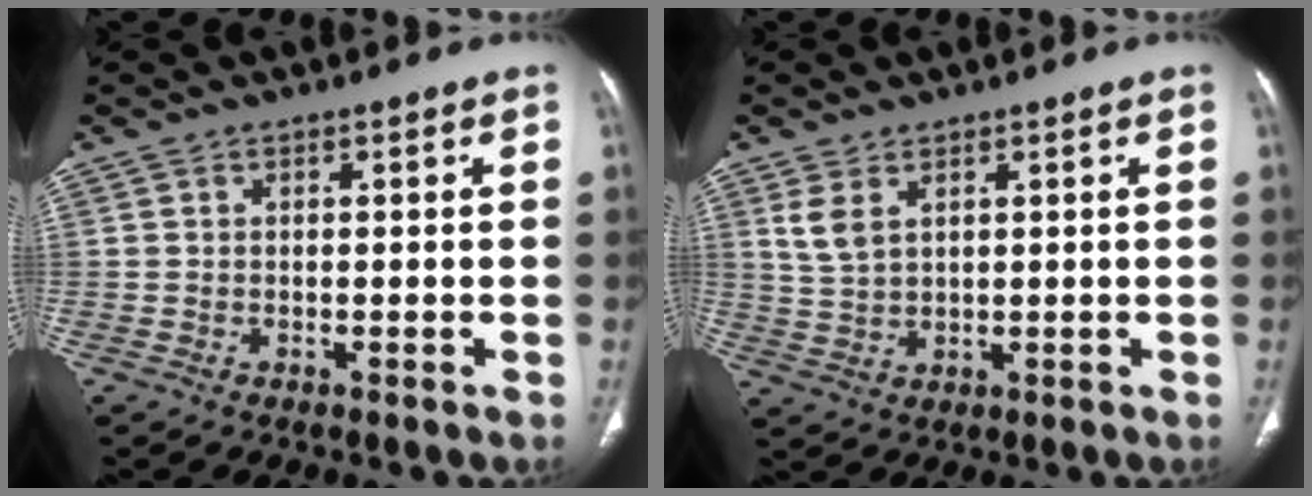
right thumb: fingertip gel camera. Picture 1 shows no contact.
{"total": 4.3, "force": [2.1, 2.3, 3.0], "torque": [-0.060, -0.004, 0.053]}